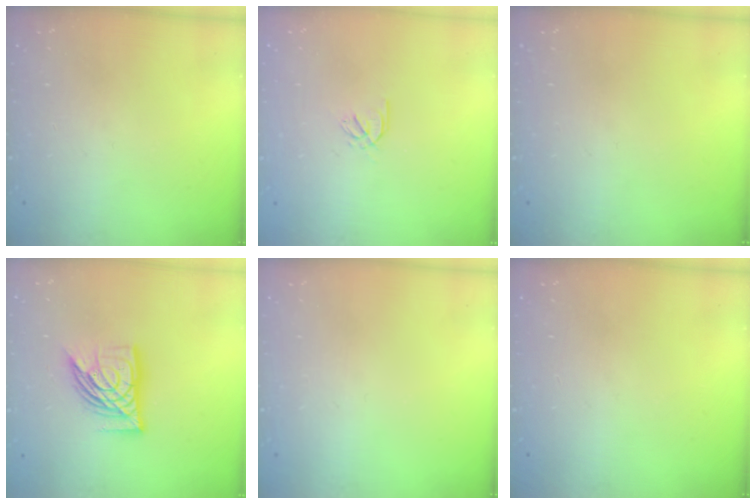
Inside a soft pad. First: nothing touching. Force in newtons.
{"total": 2.0, "press": 1.9, "slide": 0.6}
{"total": 0.0}
{"total": 12.7, "press": 12.6, "slide": 1.5}
{"total": 0.0}
{"total": 0.0}